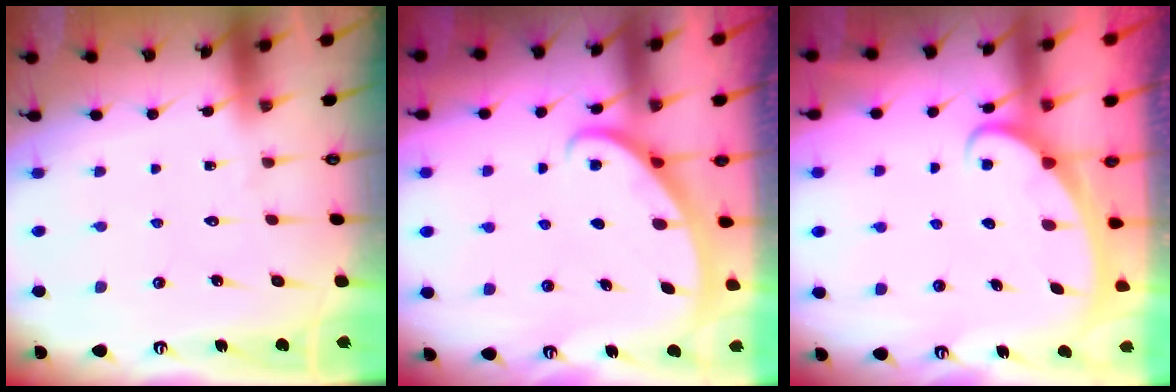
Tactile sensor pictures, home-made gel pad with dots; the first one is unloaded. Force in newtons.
{"total": 2.8, "press": 2.8, "slide": 0.1}
{"total": 2.6, "press": 2.6, "slide": 0.3}